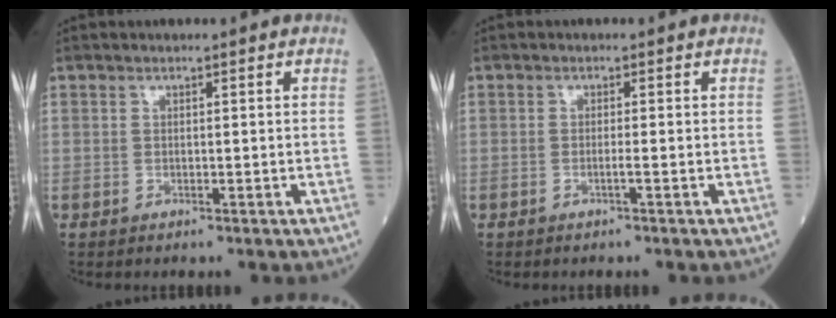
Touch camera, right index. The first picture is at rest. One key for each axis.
{"total": 0.9, "fx": -0.4, "fy": -0.2, "fz": 0.8, "tx": -0.014, "ty": 0.001, "tz": -0.009}